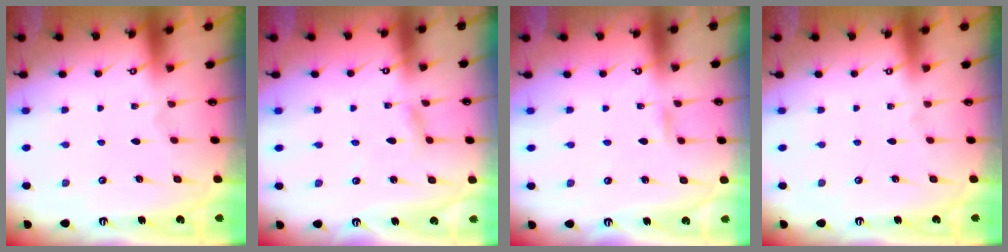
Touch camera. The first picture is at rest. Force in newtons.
{"total": 2.5, "press": 2.5, "slide": 0.2}
{"total": 2.8, "press": 2.8, "slide": 0.2}
{"total": 0.0}